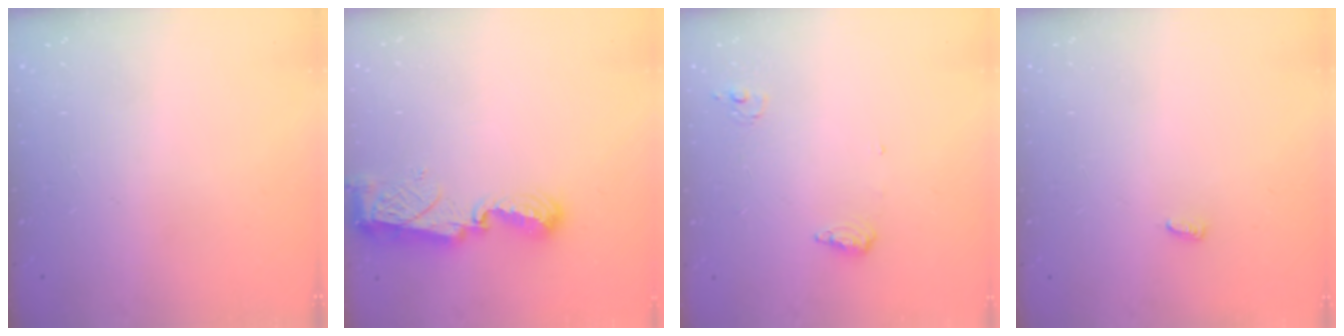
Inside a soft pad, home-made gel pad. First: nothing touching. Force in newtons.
{"total": 8.1, "press": 8.1, "slide": 0.9}
{"total": 6.3, "press": 6.1, "slide": 1.6}
{"total": 3.5, "press": 3.4, "slide": 0.6}